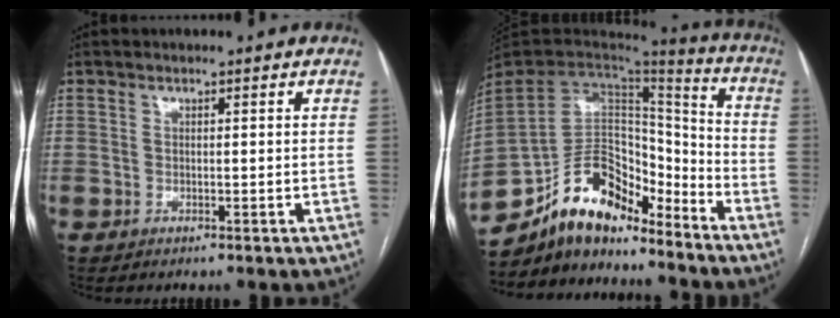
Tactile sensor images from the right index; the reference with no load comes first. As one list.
[{"total": 16.6, "force": [-13.1, 6.8, 7.7], "torque": [-0.135, 0.043, -0.230]}]